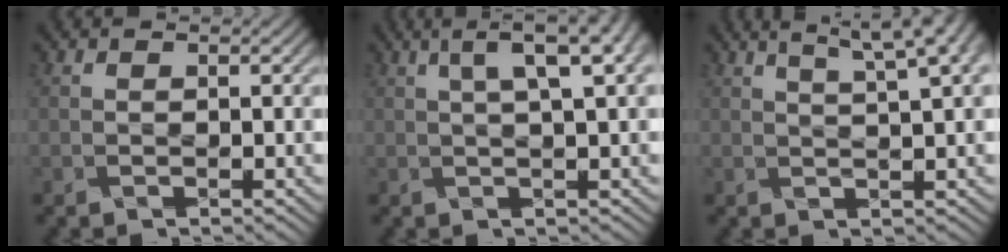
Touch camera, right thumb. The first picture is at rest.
{"total": 6.6, "force": [2.6, 1.3, 5.9], "torque": [-0.073, 0.029, 0.043]}
{"total": 8.7, "force": [5.2, 2.2, 6.6], "torque": [-0.070, 0.037, 0.052]}